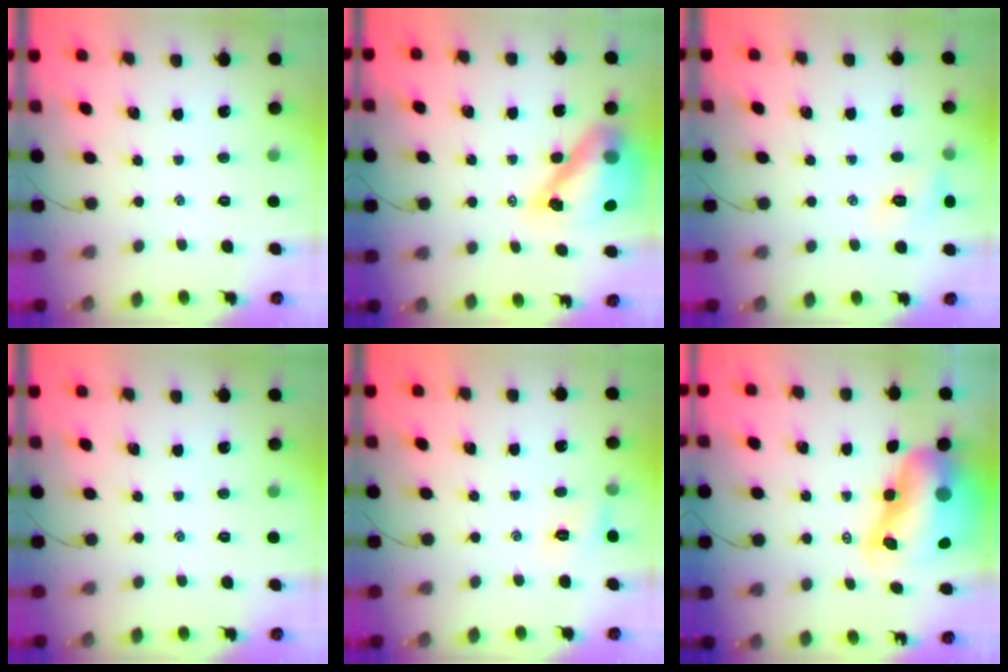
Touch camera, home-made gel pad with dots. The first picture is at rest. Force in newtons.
{"total": 14.8, "press": 14.3, "slide": 4.0}
{"total": 6.8, "press": 6.6, "slide": 1.6}
{"total": 0.0}
{"total": 4.8, "press": 4.8, "slide": 0.2}
{"total": 14.7, "press": 14.2, "slide": 3.9}